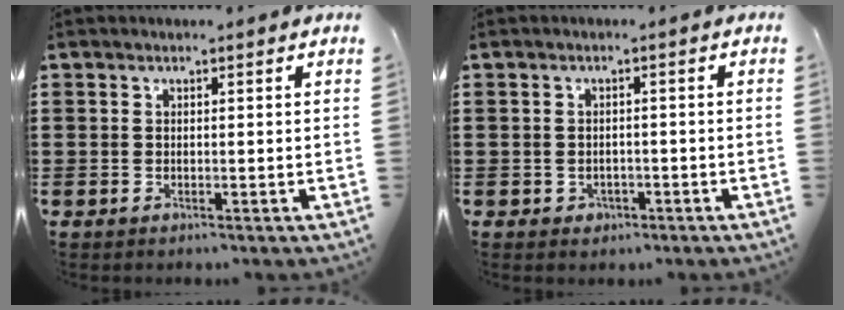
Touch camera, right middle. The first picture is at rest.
{"total": 1.2, "force": [-0.8, 0.9, 0.2], "torque": [-0.010, 0.000, -0.018]}